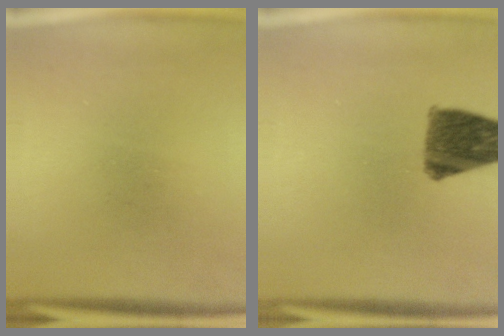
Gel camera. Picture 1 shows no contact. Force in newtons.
{"total": 9.8}